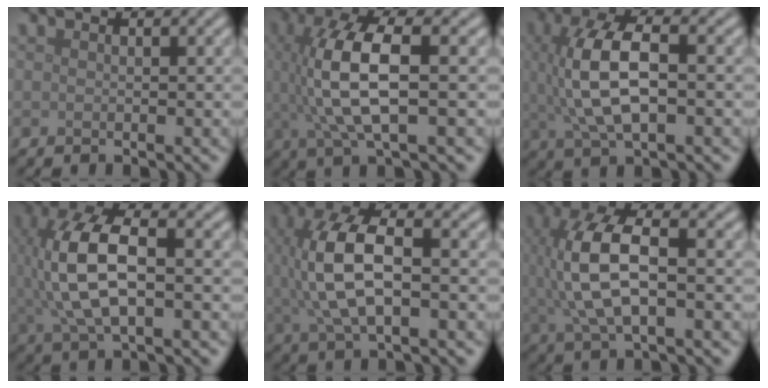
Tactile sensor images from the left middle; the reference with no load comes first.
{"total": 8.1, "force": [0.4, 2.7, 7.6], "torque": [-0.164, 0.004, 0.010]}
{"total": 7.6, "force": [0.4, 3.3, 6.8], "torque": [-0.147, 0.007, 0.006]}
{"total": 9.0, "force": [0.4, 4.2, 8.0], "torque": [-0.180, 0.009, 0.008]}
{"total": 8.0, "force": [0.4, 3.6, 7.2], "torque": [-0.163, 0.009, 0.007]}
{"total": 8.1, "force": [0.4, 3.5, 7.3], "torque": [-0.166, 0.008, 0.007]}